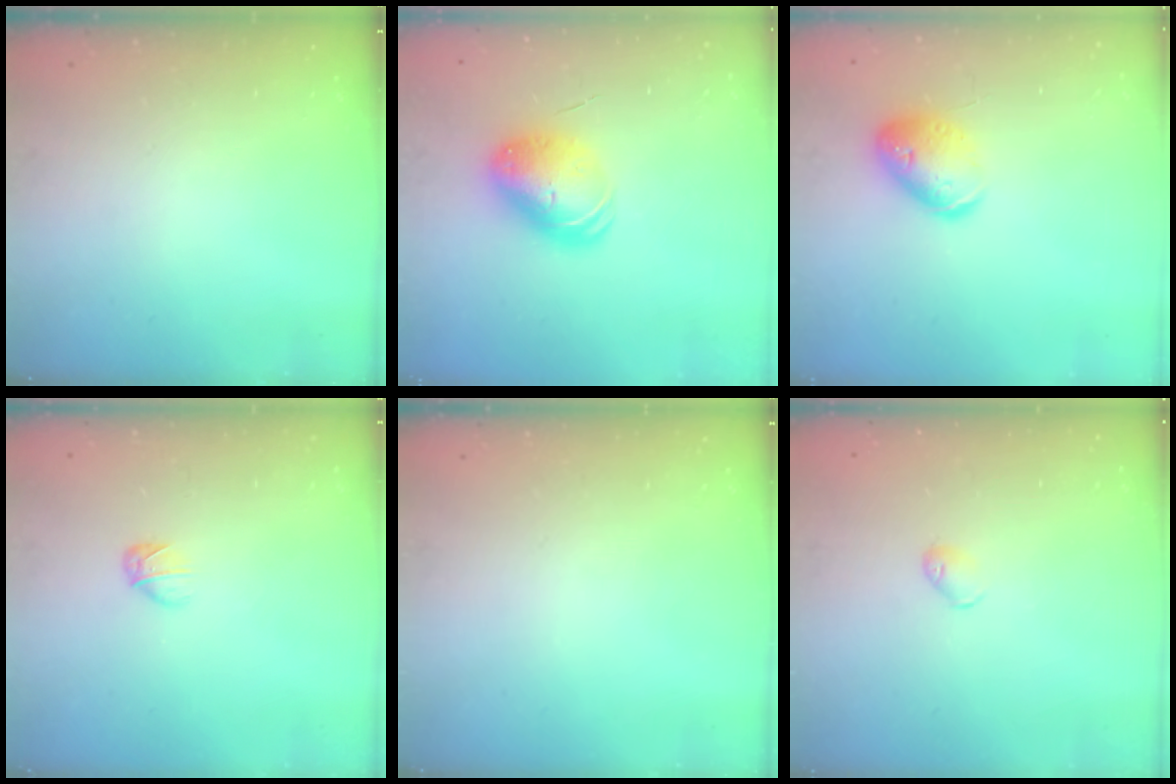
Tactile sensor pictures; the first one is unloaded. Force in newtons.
{"total": 11.1, "press": 10.8, "slide": 2.3}
{"total": 13.8, "press": 13.7, "slide": 2.1}
{"total": 2.7, "press": 2.7, "slide": 0.7}
{"total": 0.0}
{"total": 4.6, "press": 4.6, "slide": 0.8}